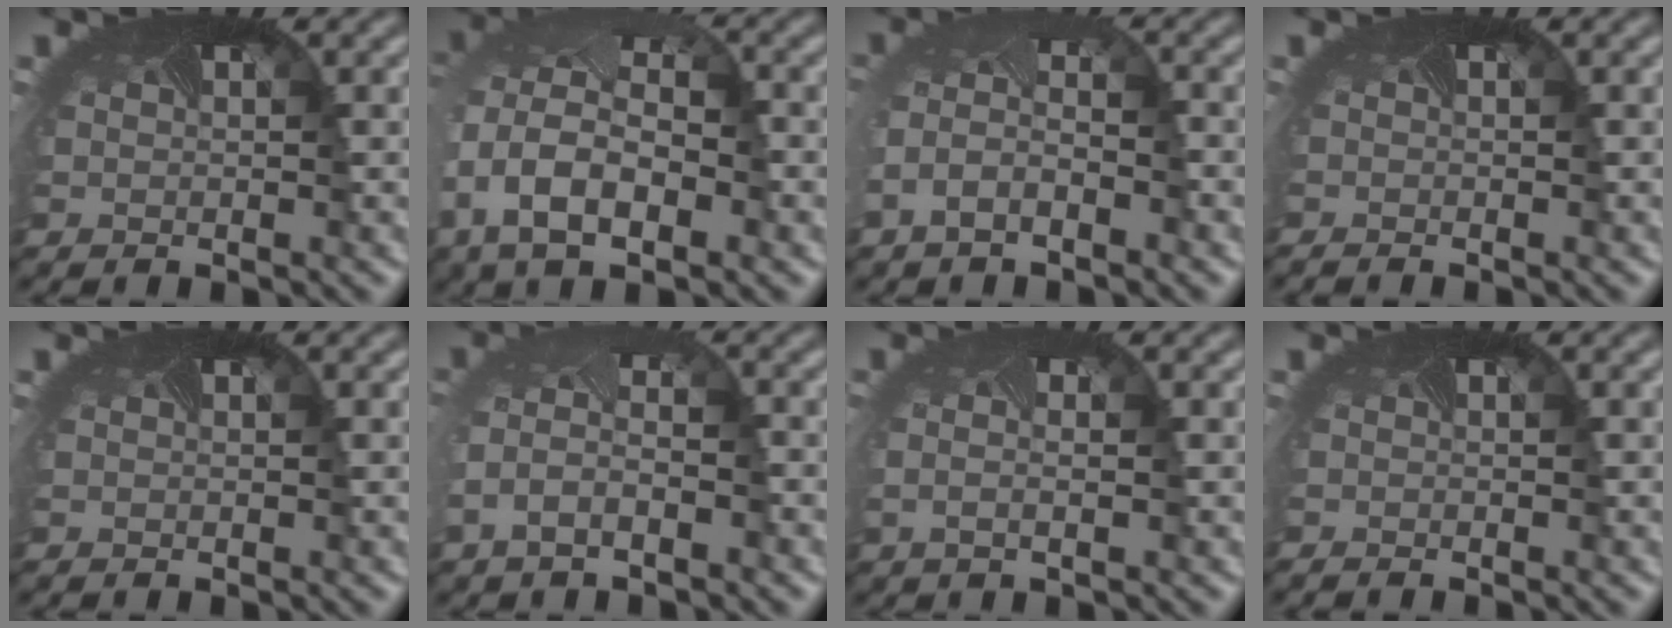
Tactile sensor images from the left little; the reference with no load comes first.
{"total": 11.8, "force": [-2.3, 7.7, 8.6], "torque": [-0.172, -0.019, -0.024]}
{"total": 2.9, "force": [-1.7, 1.6, 1.8], "torque": [-0.057, -0.007, -0.040]}
{"total": 0.7, "force": [-0.7, 0.0, 0.3], "torque": [-0.006, -0.011, -0.010]}
{"total": 0.0}
{"total": 3.1, "force": [-1.7, 1.5, 2.1], "torque": [-0.063, -0.007, -0.039]}
{"total": 1.1, "force": [-0.3, 0.2, 1.0], "torque": [-0.023, -0.003, -0.006]}
{"total": 0.5, "force": [-0.5, -0.1, 0.1], "torque": [-0.005, -0.009, -0.008]}